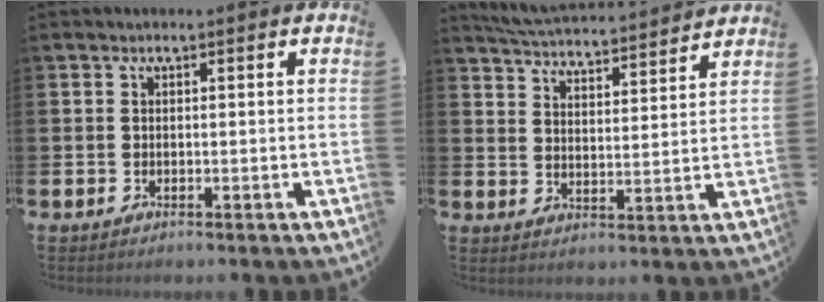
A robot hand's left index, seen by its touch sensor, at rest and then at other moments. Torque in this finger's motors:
{"motor_torque": [-0.24, -0.31, 0.37, 0.11]}